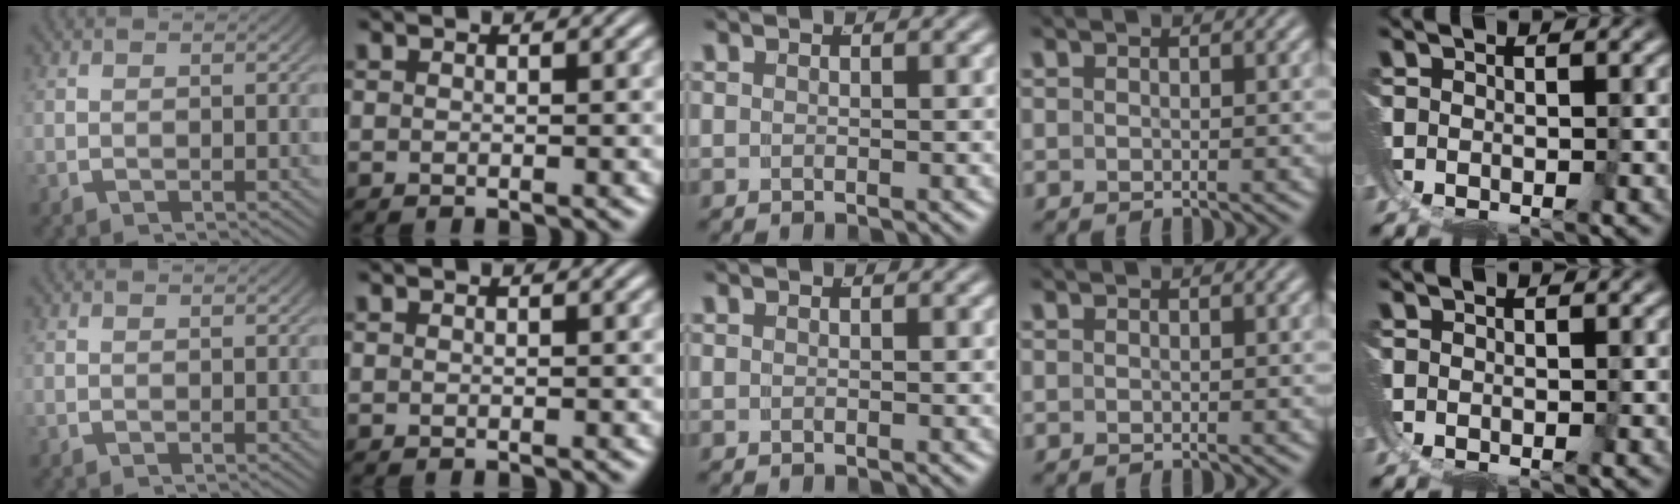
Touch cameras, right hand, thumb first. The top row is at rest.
{}